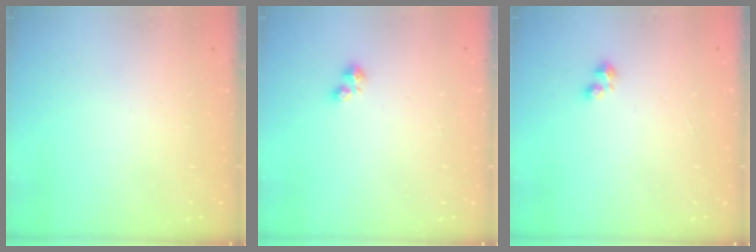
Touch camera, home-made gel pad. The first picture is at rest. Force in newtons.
{"total": 2.4, "press": 2.4, "slide": 0.5}
{"total": 3.1, "press": 3.1, "slide": 0.6}